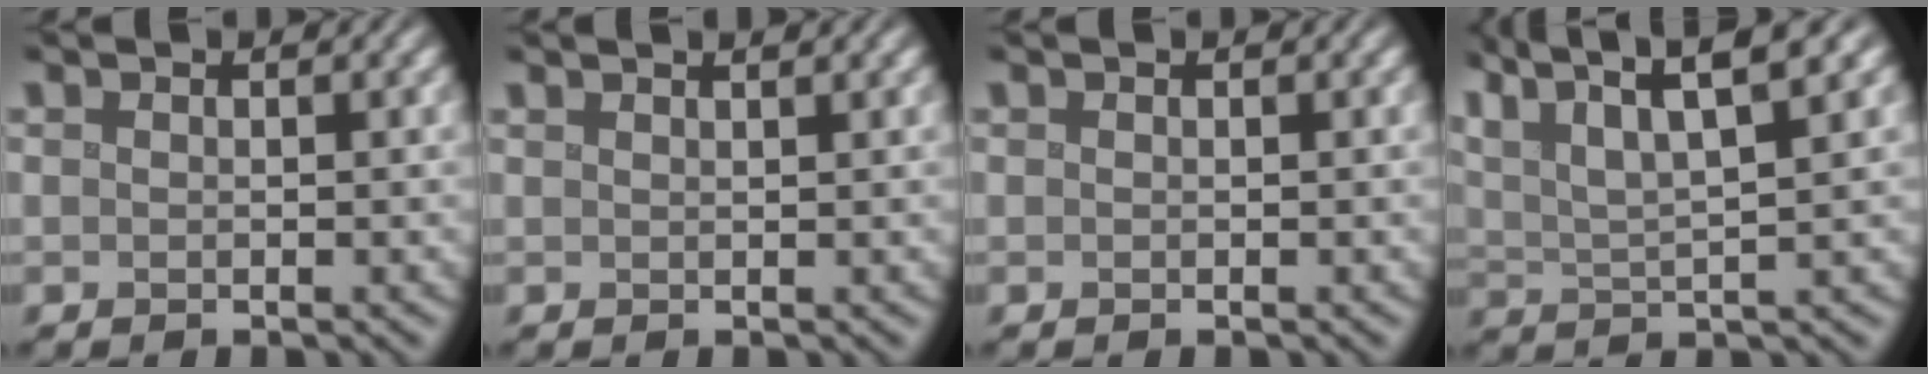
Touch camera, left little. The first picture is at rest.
{"total": 1.5, "force": [1.2, 0.5, 0.9], "torque": [0.007, 0.009, -0.004]}
{"total": 0.0}
{"total": 8.4, "force": [5.2, 2.1, 6.2], "torque": [-0.128, 0.017, 0.087]}